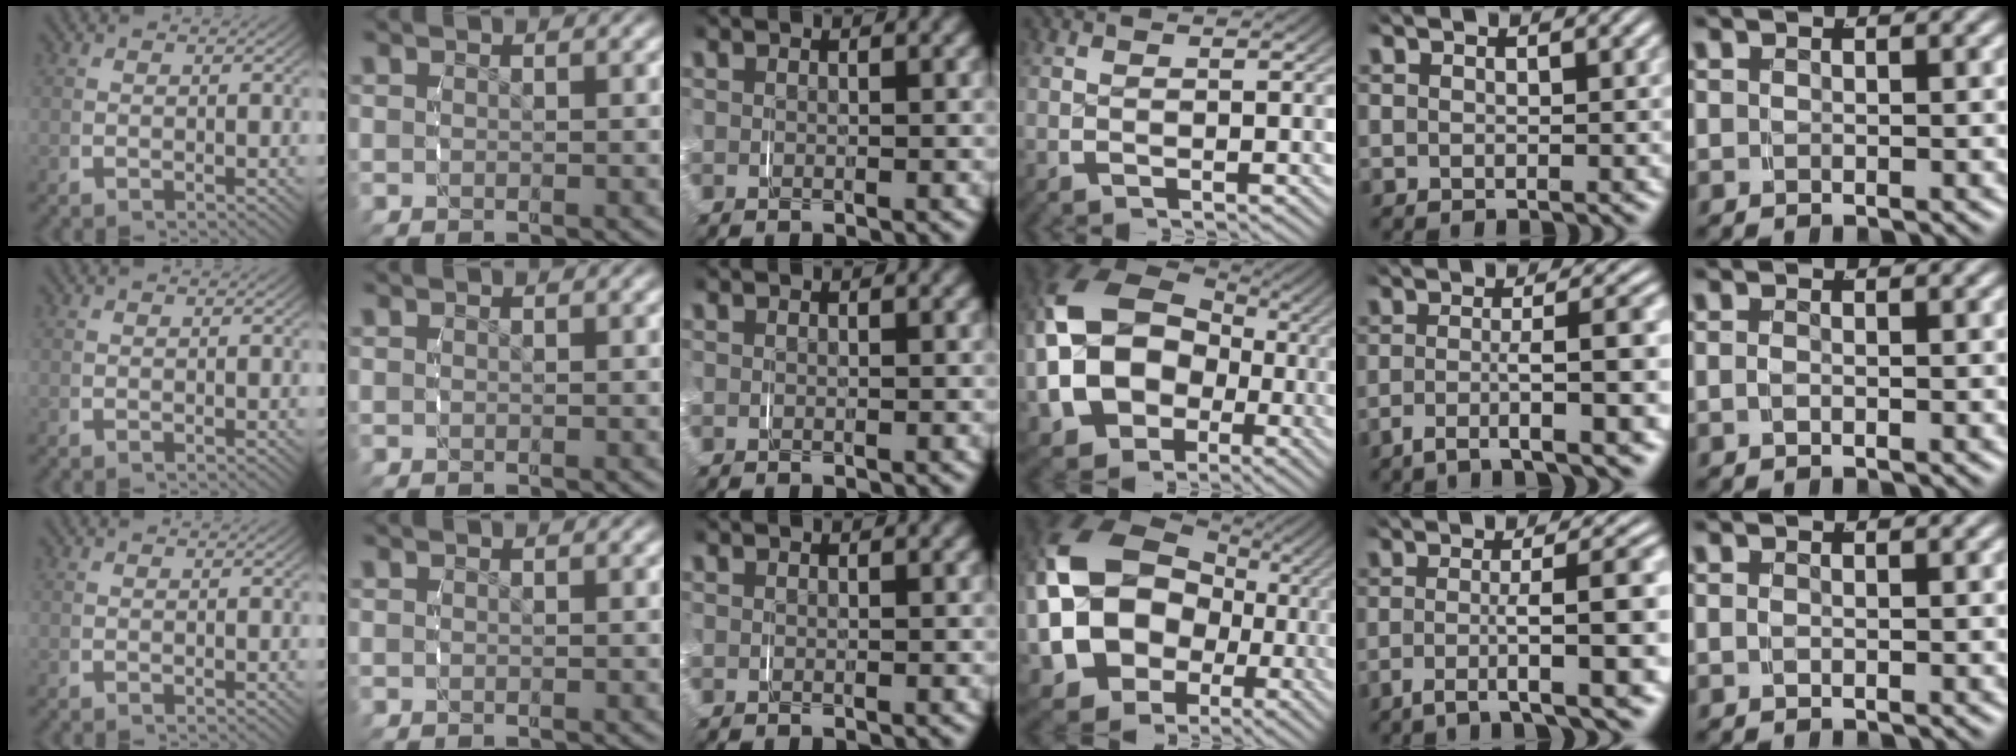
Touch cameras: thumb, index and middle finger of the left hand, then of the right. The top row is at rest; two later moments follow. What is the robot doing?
{"motion": "grasp_and_lifting", "object": "paper"}